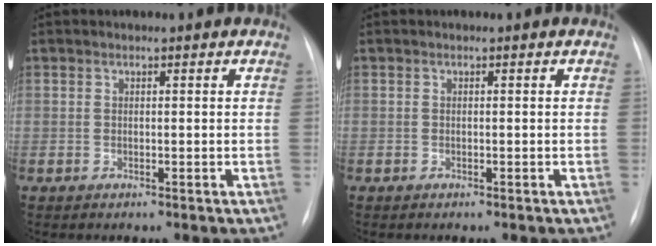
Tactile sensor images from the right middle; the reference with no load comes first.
{"total": 0.0}